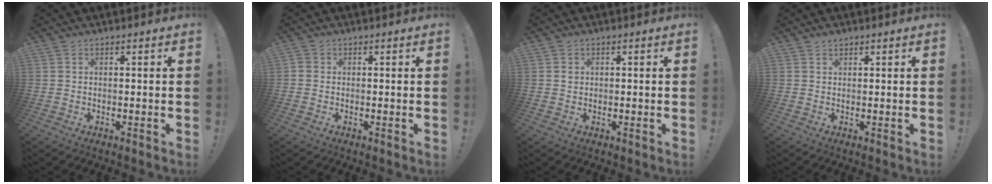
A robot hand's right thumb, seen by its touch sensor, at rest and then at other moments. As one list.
[{"total": 1.1, "force": [-0.3, 1.0, 0.4], "torque": [-0.008, 0.004, -0.004]}, {"total": 1.0, "force": [0.1, 1.0, 0.1], "torque": [0.006, 0.000, 0.001]}, {"total": 0.9, "force": [0.7, 0.4, 0.2], "torque": [-0.003, -0.001, 0.014]}]